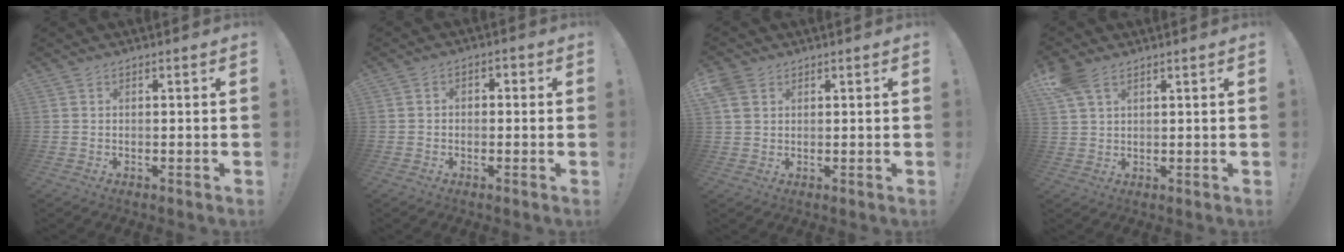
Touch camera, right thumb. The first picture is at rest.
{"total": 2.6, "force": [-1.6, 1.7, 1.2], "torque": [-0.014, 0.011, -0.033]}
{"total": 4.7, "force": [2.5, 3.5, 2.1], "torque": [-0.039, 0.000, 0.051]}
{"total": 7.5, "force": [4.0, 4.7, 4.3], "torque": [-0.088, -0.006, 0.081]}